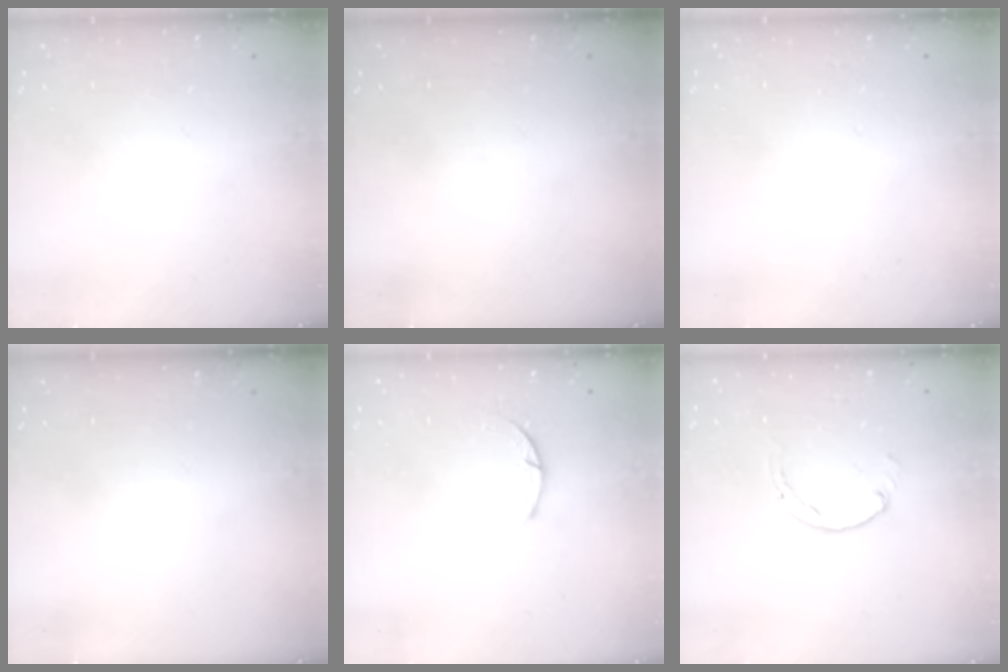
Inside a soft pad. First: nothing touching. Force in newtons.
{"total": 0.0}
{"total": 2.7, "press": 2.7, "slide": 0.2}
{"total": 0.0}
{"total": 1.2, "press": 1.2, "slide": 0.3}
{"total": 0.0}